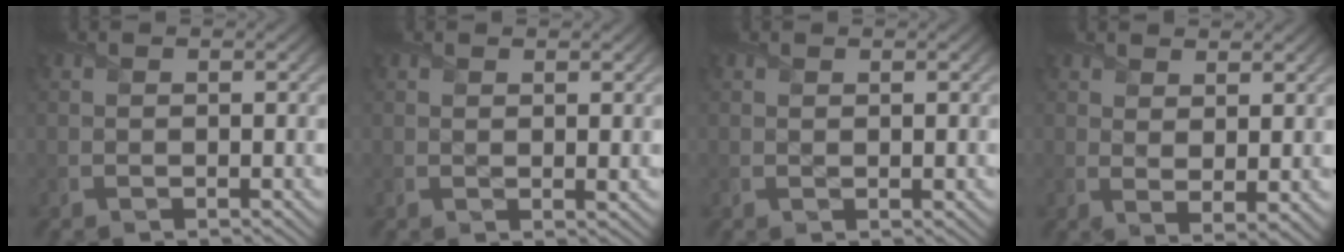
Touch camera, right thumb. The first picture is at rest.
{"total": 0.9, "force": [0.6, 0.1, 0.7], "torque": [-0.012, -0.003, 0.012]}
{"total": 0.7, "force": [0.3, 0.2, 0.5], "torque": [-0.009, -0.001, 0.007]}
{"total": 3.2, "force": [1.9, 0.9, 2.4], "torque": [-0.051, -0.009, 0.043]}